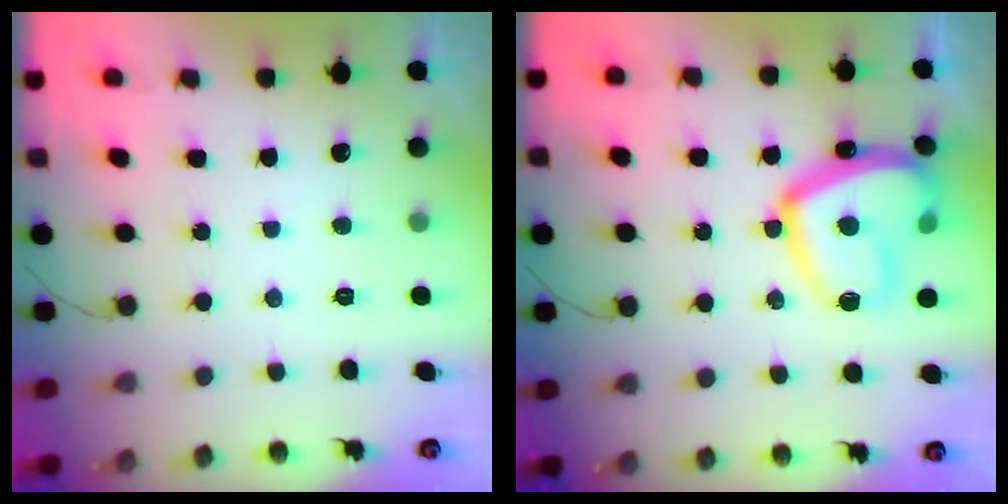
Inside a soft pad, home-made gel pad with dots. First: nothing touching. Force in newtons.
{"total": 19.1, "press": 19.0, "slide": 1.8}